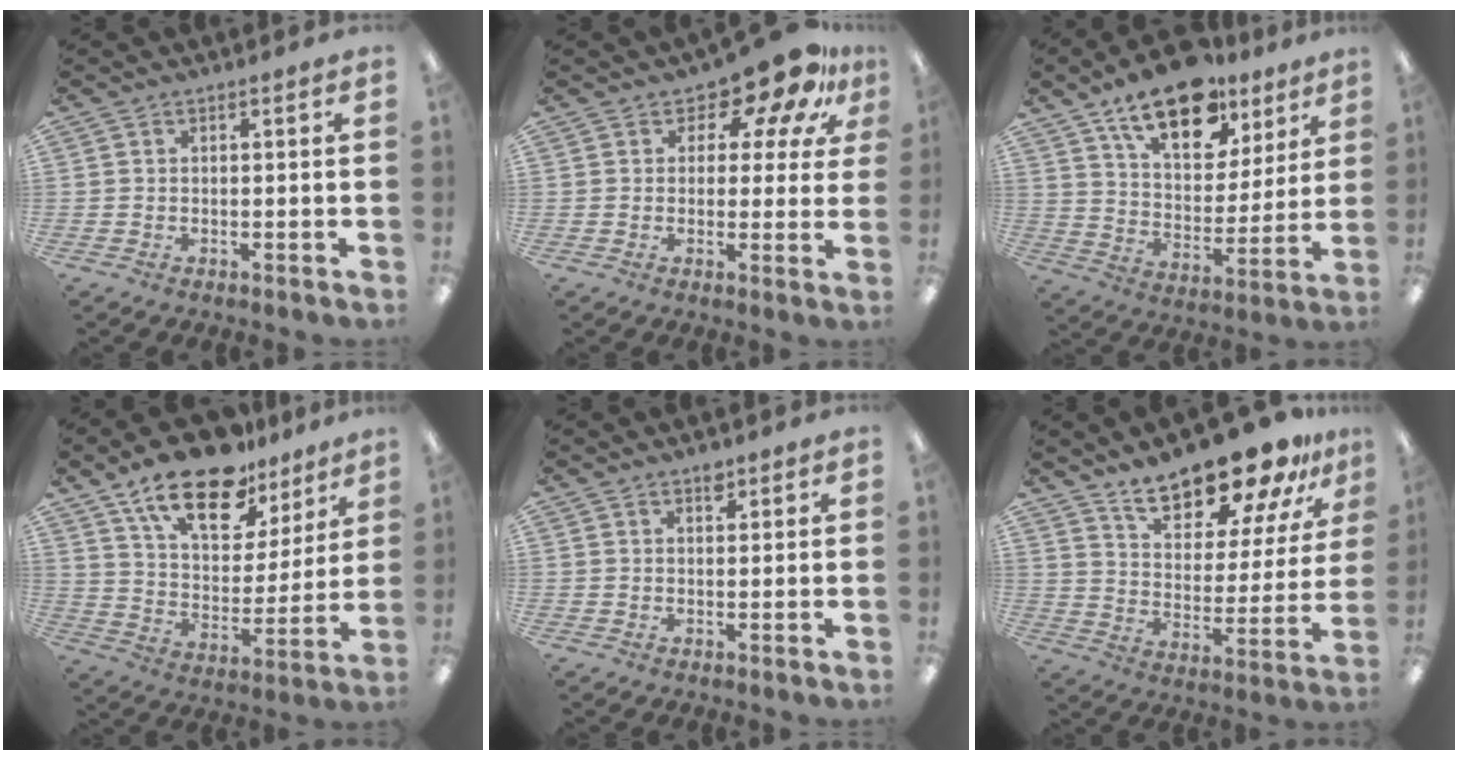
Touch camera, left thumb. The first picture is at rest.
{"total": 10.5, "force": [7.7, 4.9, 5.2], "torque": [-0.079, -0.057, 0.135]}
{"total": 18.8, "force": [12.7, 9.4, 10.3], "torque": [-0.154, -0.066, 0.219]}
{"total": 19.8, "force": [13.4, 9.4, 11.2], "torque": [-0.190, -0.072, 0.234]}
{"total": 2.3, "force": [1.7, 1.2, 1.1], "torque": [0.001, -0.008, 0.025]}
{"total": 19.8, "force": [16.5, 6.4, 9.0], "torque": [-0.141, -0.115, 0.282]}